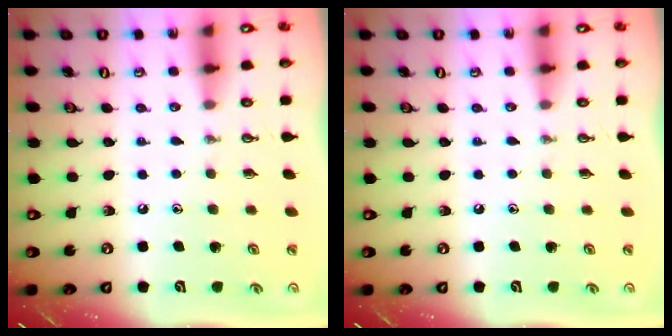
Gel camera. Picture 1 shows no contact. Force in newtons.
{"total": 0.0}